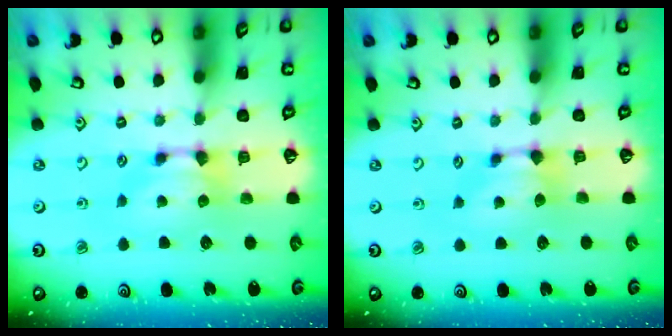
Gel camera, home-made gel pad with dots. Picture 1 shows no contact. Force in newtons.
{"total": 0.7, "press": 0.4, "slide": 0.6}